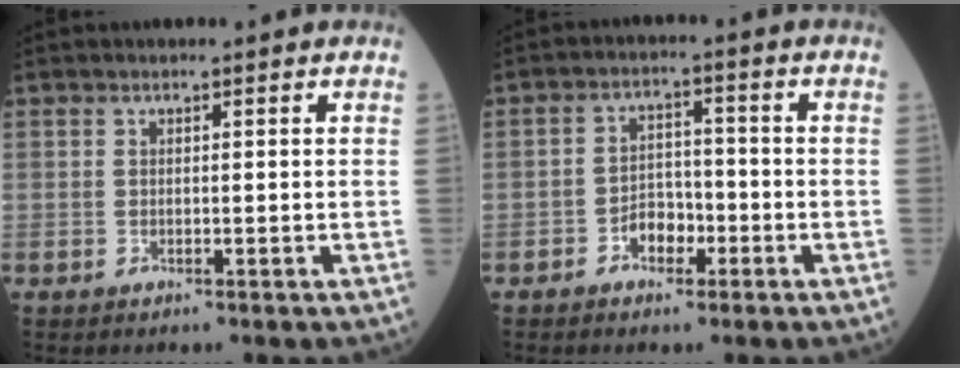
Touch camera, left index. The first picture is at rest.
{"total": 3.9, "force": [-2.0, 2.5, 2.3], "torque": [-0.035, 0.009, -0.038]}